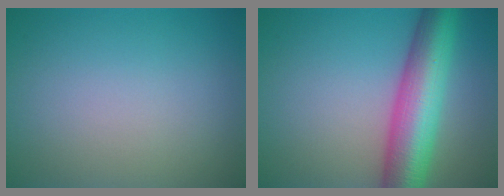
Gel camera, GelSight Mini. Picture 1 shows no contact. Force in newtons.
{"total": 9.3, "press": 9.3, "slide": 0.2}